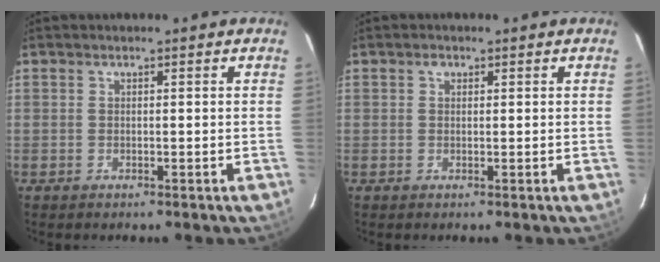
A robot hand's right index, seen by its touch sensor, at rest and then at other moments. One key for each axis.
{"total": 0.9, "fx": 0.4, "fy": 0.8, "fz": 0.2, "tx": -0.004, "ty": 0.005, "tz": 0.006}